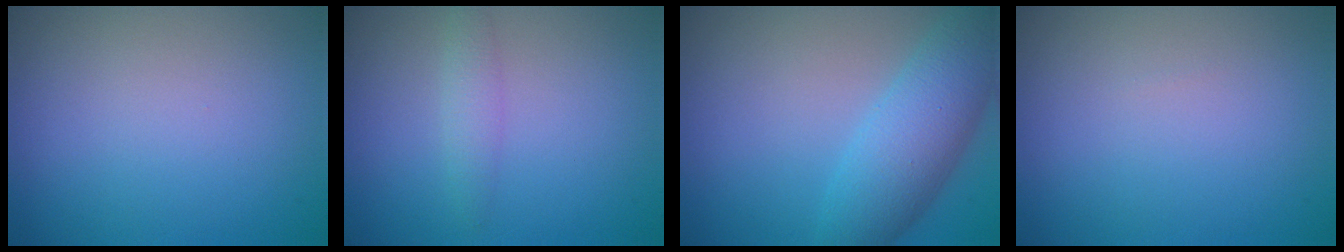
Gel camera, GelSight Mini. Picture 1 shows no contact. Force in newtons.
{"total": 1.5, "press": 1.5, "slide": 0.0}
{"total": 5.7, "press": 5.7, "slide": 0.2}
{"total": 0.0}